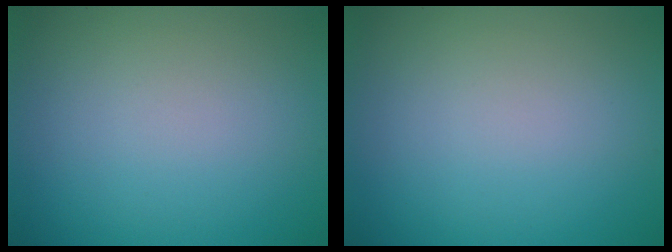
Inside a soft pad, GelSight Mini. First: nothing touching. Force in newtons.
{"total": 0.0}